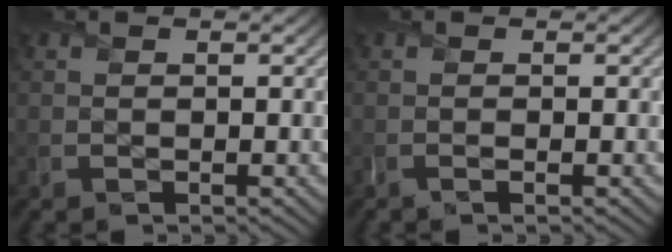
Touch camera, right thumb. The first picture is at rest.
{"total": 0.7, "force": [-0.1, 0.0, 0.7], "torque": [-0.011, -0.001, -0.008]}